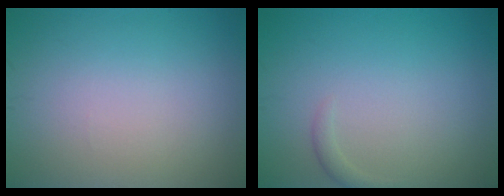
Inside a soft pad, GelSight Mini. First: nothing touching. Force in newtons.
{"total": 0.8, "press": 0.8, "slide": 0.1}